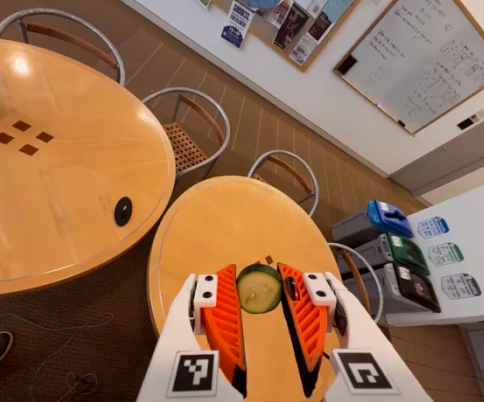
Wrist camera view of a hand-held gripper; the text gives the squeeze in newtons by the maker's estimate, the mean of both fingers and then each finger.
{"total": 8.6, "left": 8.8, "right": 8.3}